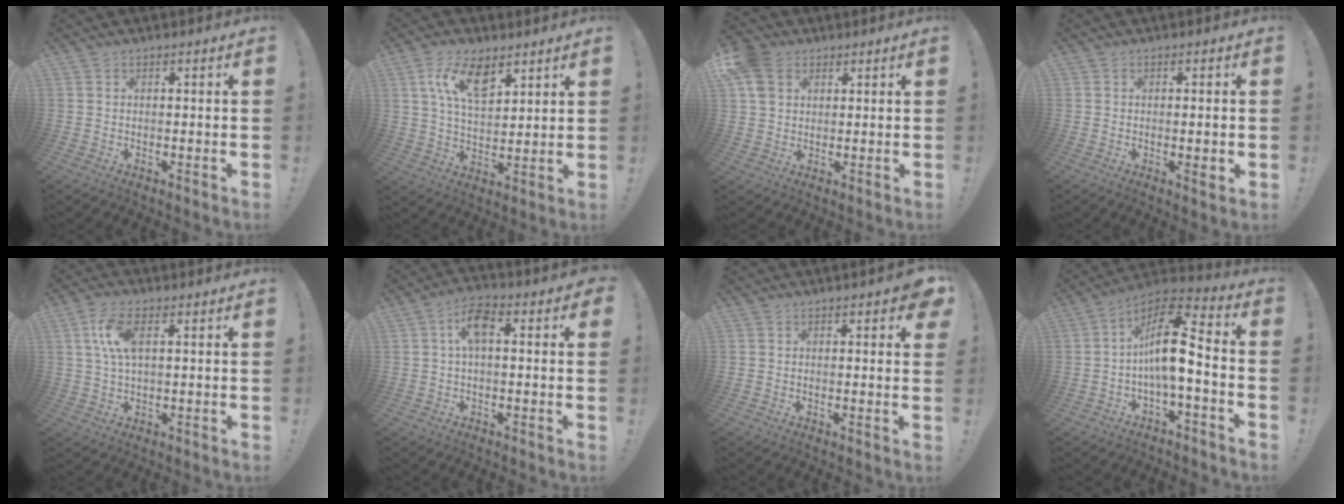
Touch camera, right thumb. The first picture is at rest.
{"total": 12.4, "force": [6.8, 6.1, 8.4], "torque": [-0.149, -0.016, 0.127]}
{"total": 9.8, "force": [4.3, 7.6, 4.4], "torque": [-0.082, -0.010, 0.090]}
{"total": 3.3, "force": [-0.3, 0.2, 3.2], "torque": [-0.039, -0.009, -0.007]}
{"total": 8.4, "force": [2.2, 3.7, 7.2], "torque": [-0.145, -0.002, 0.038]}
{"total": 7.6, "force": [1.3, 3.6, 6.6], "torque": [-0.111, 0.013, 0.023]}
{"total": 2.9, "force": [1.5, 1.1, 2.2], "torque": [-0.016, -0.009, 0.023]}
{"total": 14.8, "force": [-0.6, 5.8, 13.6], "torque": [-0.237, 0.017, -0.010]}